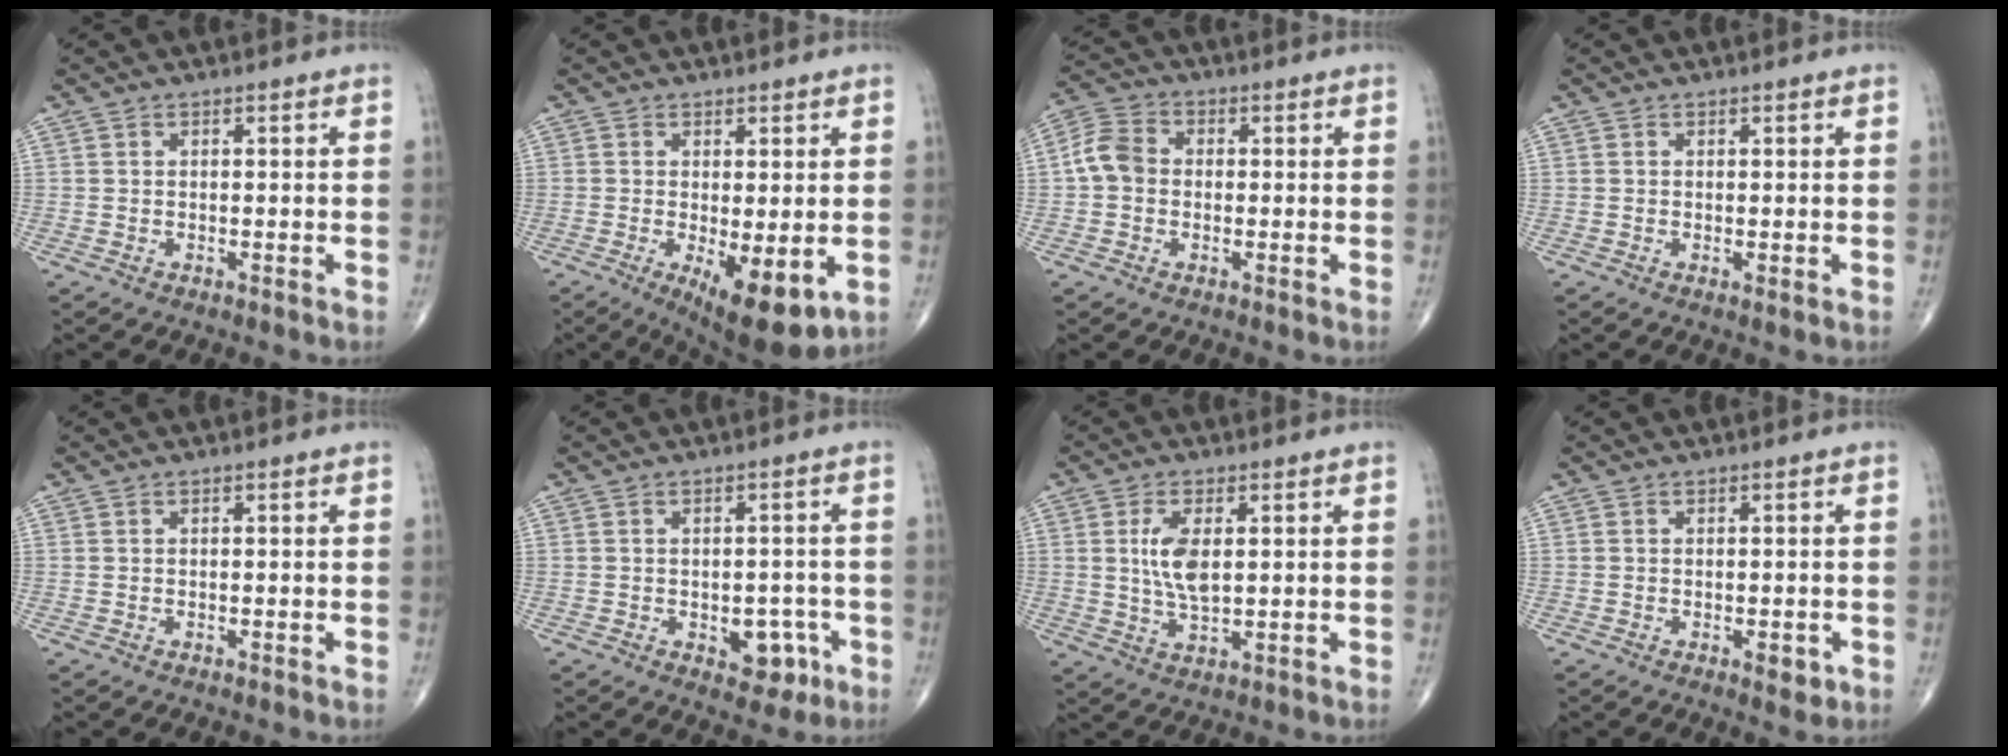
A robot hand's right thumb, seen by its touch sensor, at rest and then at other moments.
{"total": 10.1, "force": [-2.6, 3.6, 9.1], "torque": [-0.129, -0.024, -0.029]}
{"total": 6.0, "force": [-0.3, 4.9, 3.5], "torque": [-0.061, 0.019, -0.017]}
{"total": 0.6, "force": [0.1, 0.1, 0.6], "torque": [-0.010, -0.003, 0.000]}
{"total": 0.0}
{"total": 6.0, "force": [-2.2, 3.8, 4.1], "torque": [-0.018, 0.012, -0.020]}
{"total": 6.6, "force": [1.2, 3.0, 5.8], "torque": [-0.113, -0.008, 0.025]}
{"total": 2.4, "force": [-0.8, 1.1, 2.0], "torque": [-0.017, 0.000, -0.008]}